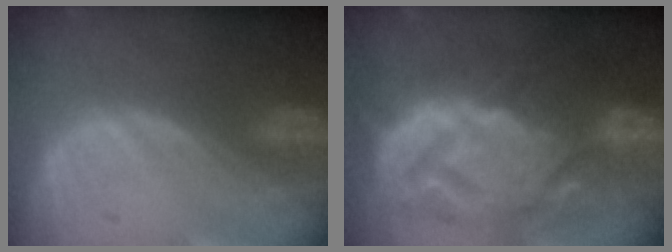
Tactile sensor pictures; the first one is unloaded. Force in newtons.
{"total": 14.0, "press": 13.9, "slide": 1.4}